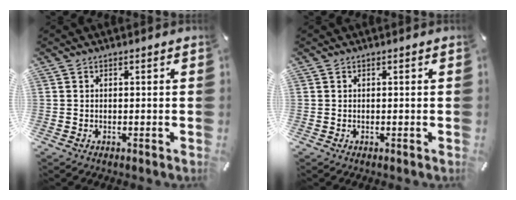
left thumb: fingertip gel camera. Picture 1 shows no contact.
{"total": 0.0}